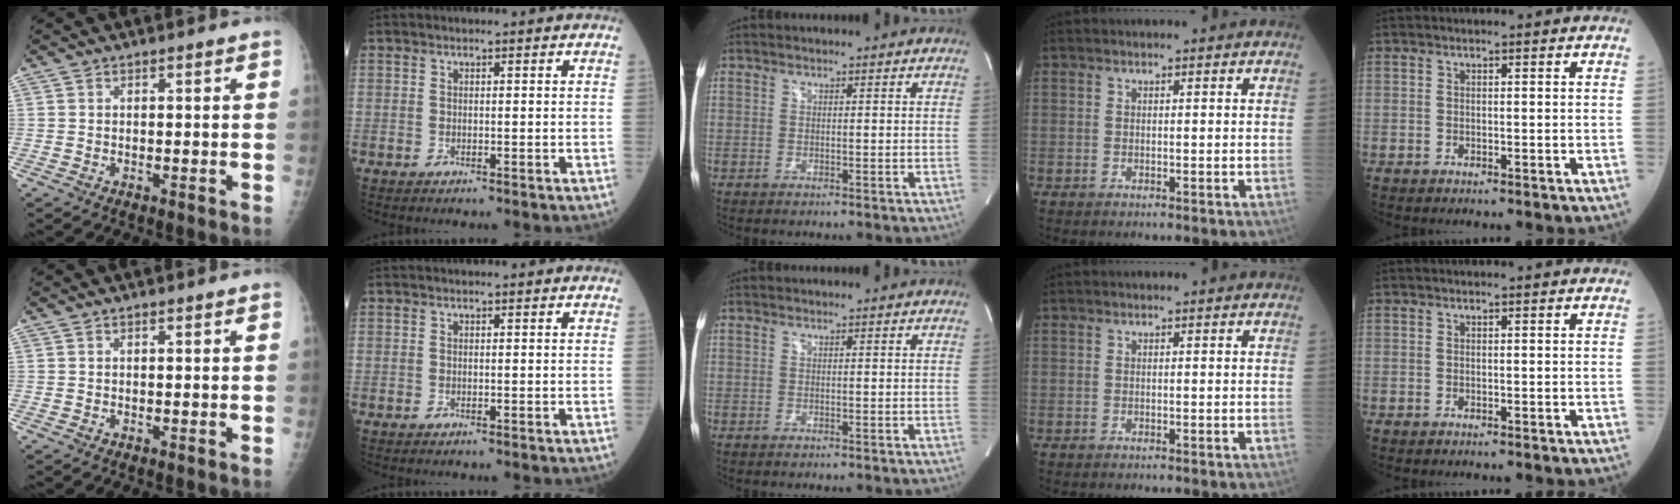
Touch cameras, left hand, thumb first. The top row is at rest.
{}